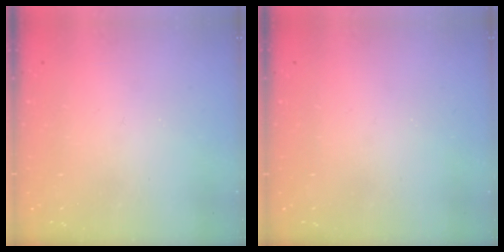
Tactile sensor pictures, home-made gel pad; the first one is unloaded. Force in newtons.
{"total": 0.0}